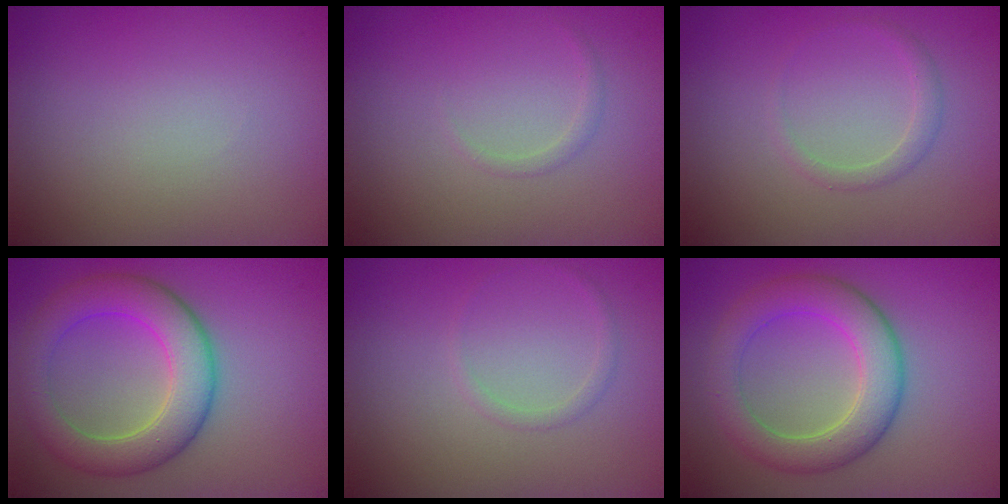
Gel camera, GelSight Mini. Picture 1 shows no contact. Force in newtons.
{"total": 0.7, "press": 0.7, "slide": 0.1}
{"total": 1.3, "press": 1.3, "slide": 0.1}
{"total": 6.6, "press": 6.6, "slide": 0.1}
{"total": 0.8, "press": 0.8, "slide": 0.0}
{"total": 5.7, "press": 5.7, "slide": 0.2}